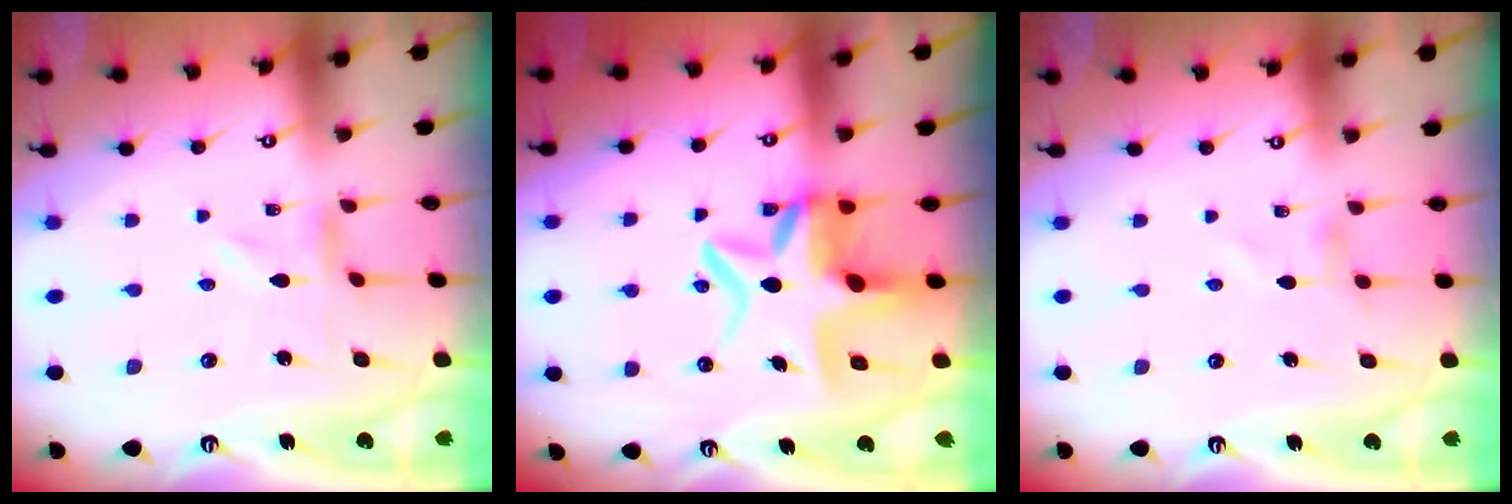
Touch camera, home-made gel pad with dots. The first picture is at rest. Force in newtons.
{"total": 10.9, "press": 10.4, "slide": 3.1}
{"total": 0.8, "press": 0.7, "slide": 0.2}